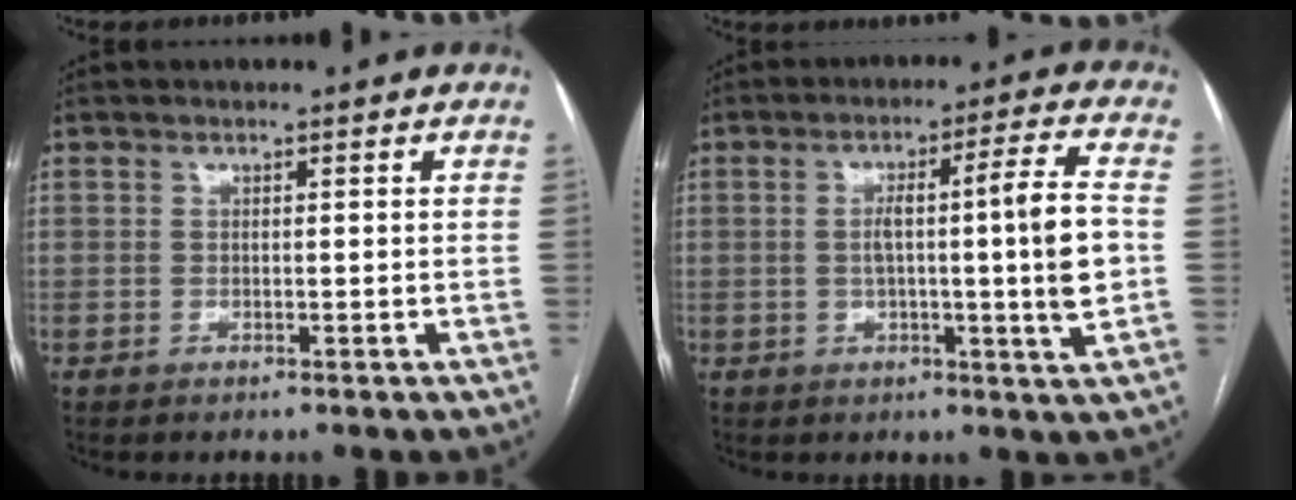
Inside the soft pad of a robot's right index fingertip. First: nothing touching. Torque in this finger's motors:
{"motor_torque": [1.00, 0.64, 0.30, 0.13]}